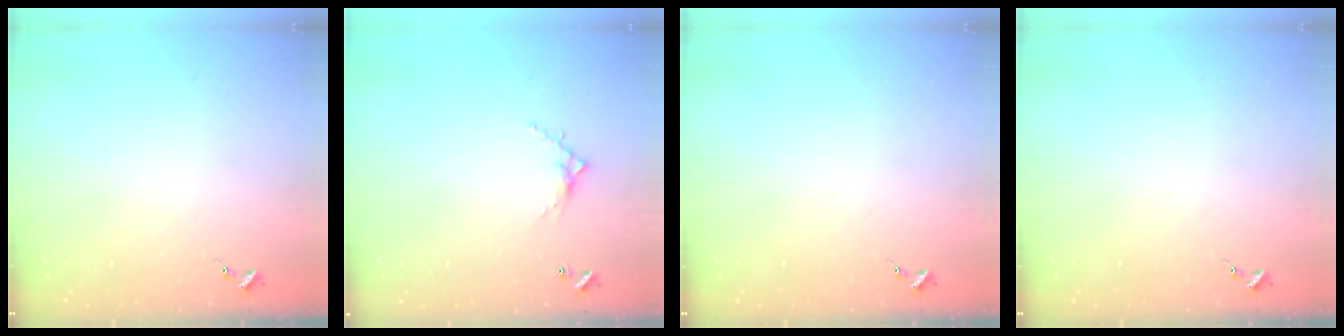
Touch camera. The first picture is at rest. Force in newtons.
{"total": 5.2, "press": 5.2, "slide": 0.2}
{"total": 0.0}
{"total": 0.0}